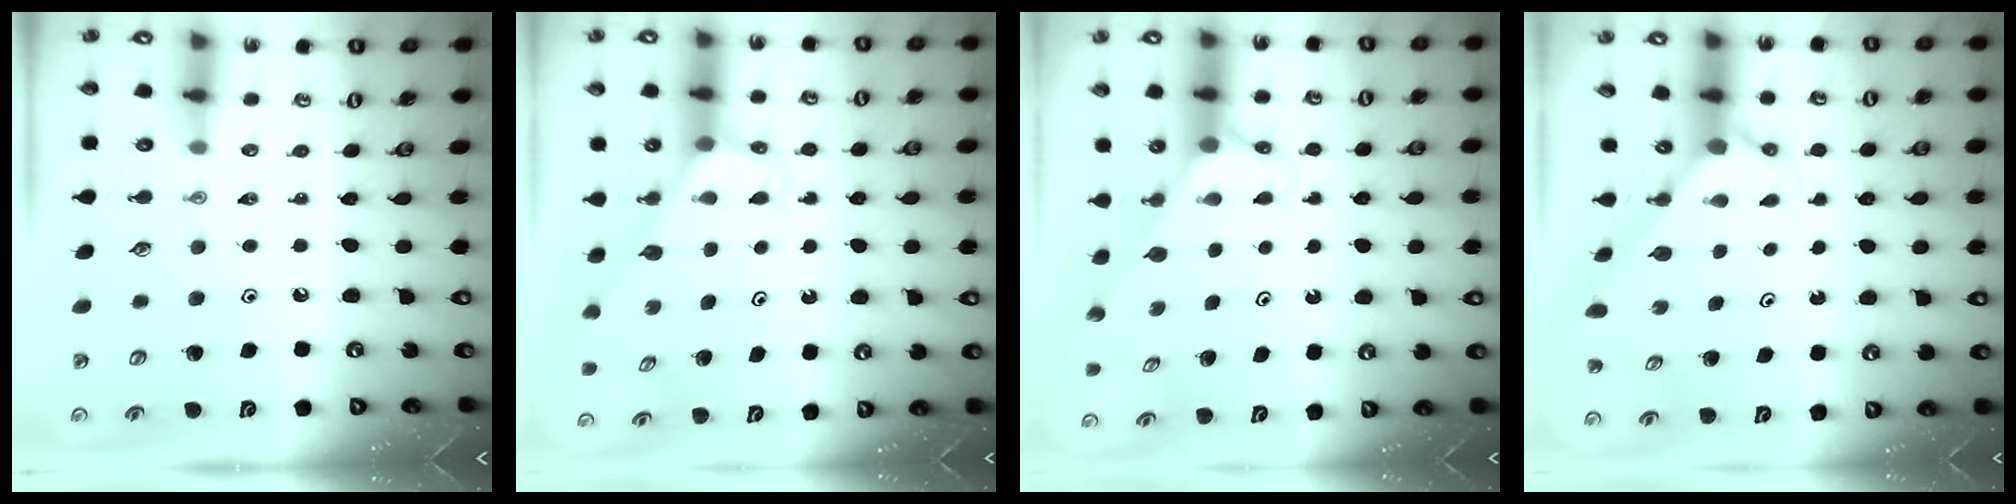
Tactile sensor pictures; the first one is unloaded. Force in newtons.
{"total": 3.2, "press": 3.2, "slide": 0.2}
{"total": 2.7, "press": 2.7, "slide": 0.2}
{"total": 3.8, "press": 3.8, "slide": 0.2}